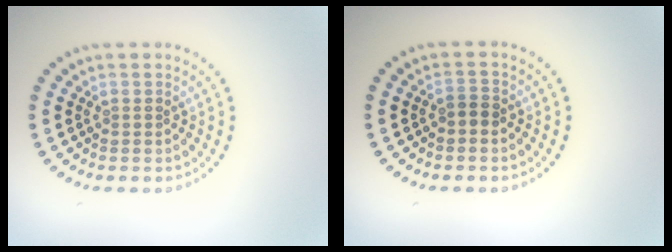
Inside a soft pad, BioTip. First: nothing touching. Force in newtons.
{"total": 1.1, "press": 0.9, "slide": 0.6}